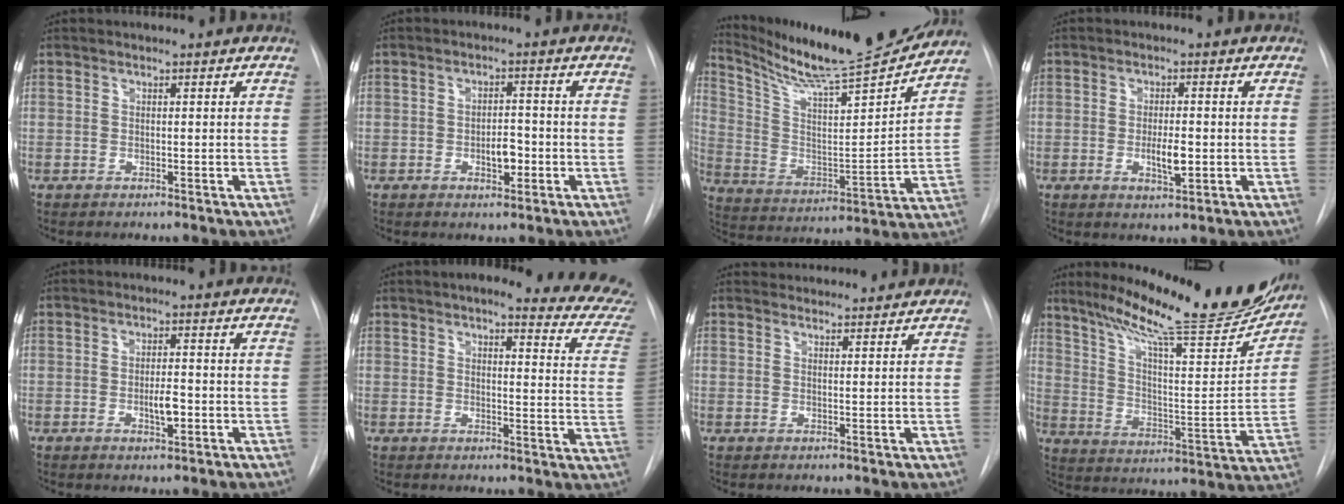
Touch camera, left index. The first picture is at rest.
{"total": 3.5, "force": [-1.1, 1.7, 2.9], "torque": [-0.039, 0.005, -0.013]}
{"total": 19.9, "force": [18.4, 0.6, 7.7], "torque": [-0.142, -0.043, 0.292]}
{"total": 3.9, "force": [-0.7, 1.1, 3.7], "torque": [-0.065, -0.003, -0.008]}
{"total": 3.4, "force": [-0.9, 1.0, 3.1], "torque": [-0.051, 0.001, -0.012]}
{"total": 16.3, "force": [14.6, 2.7, 6.7], "torque": [-0.059, -0.045, 0.143]}
{"total": 6.5, "force": [6.4, 1.2, 0.6], "torque": [-0.003, 0.025, 0.079]}
{"total": 26.1, "force": [21.8, 3.0, 14.0], "torque": [-0.219, -0.044, 0.306]}